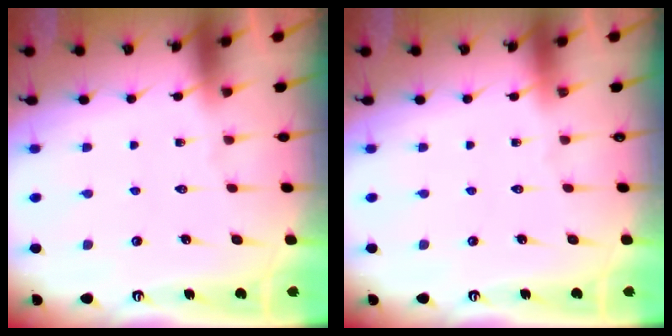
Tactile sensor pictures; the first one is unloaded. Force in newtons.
{"total": 0.0}